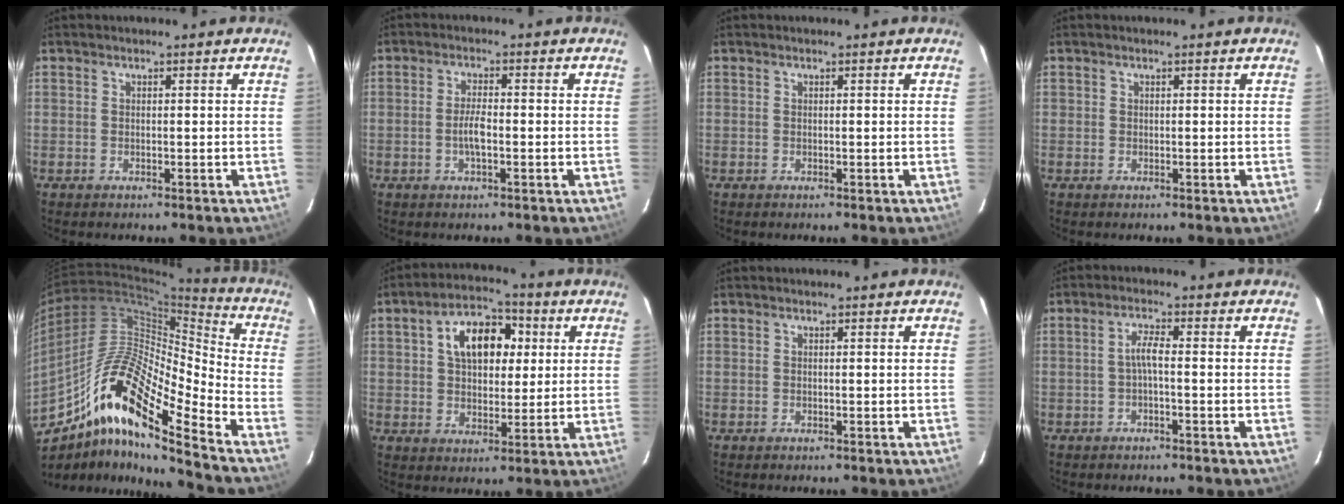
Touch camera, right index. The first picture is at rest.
{"total": 3.3, "force": [-0.9, 0.9, 3.1], "torque": [-0.061, 0.002, -0.018]}
{"total": 0.0}
{"total": 0.0}
{"total": 18.4, "force": [-11.5, 3.1, 14.0], "torque": [-0.250, -0.005, -0.228]}
{"total": 11.2, "force": [3.1, 7.1, 8.2], "torque": [-0.138, 0.038, 0.051]}
{"total": 0.0}
{"total": 2.4, "force": [-0.7, 0.2, 2.3], "torque": [-0.047, 0.006, -0.014]}